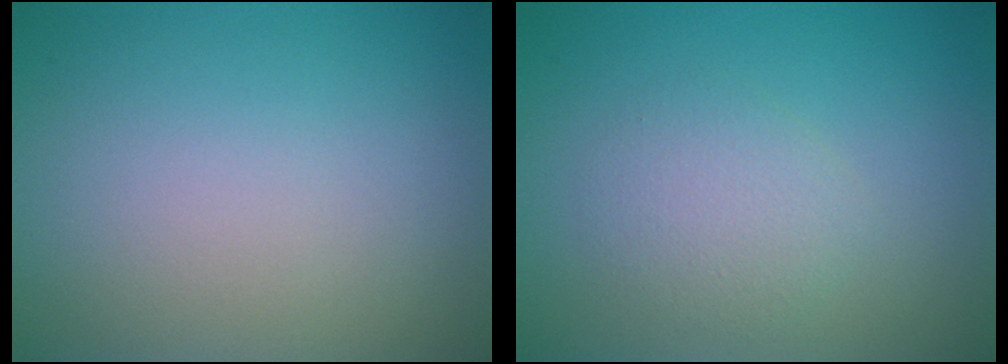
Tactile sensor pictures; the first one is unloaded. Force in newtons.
{"total": 2.3, "press": 2.3, "slide": 0.1}